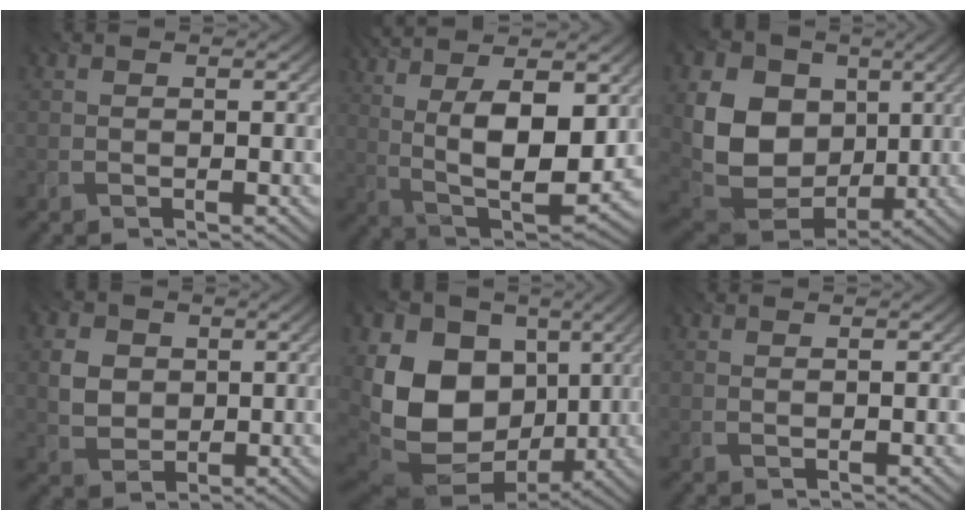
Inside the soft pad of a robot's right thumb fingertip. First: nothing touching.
{"total": 15.3, "force": [4.2, 6.2, 13.4], "torque": [-0.251, 0.007, 0.067]}
{"total": 13.7, "force": [1.5, 10.8, 8.3], "torque": [-0.197, -0.009, 0.037]}
{"total": 4.5, "force": [0.7, 3.8, 2.3], "torque": [-0.063, -0.007, 0.006]}
{"total": 18.6, "force": [0.7, 13.9, 12.3], "torque": [-0.273, -0.019, 0.044]}
{"total": 1.0, "force": [0.8, 0.0, 0.6], "torque": [-0.005, -0.006, 0.010]}